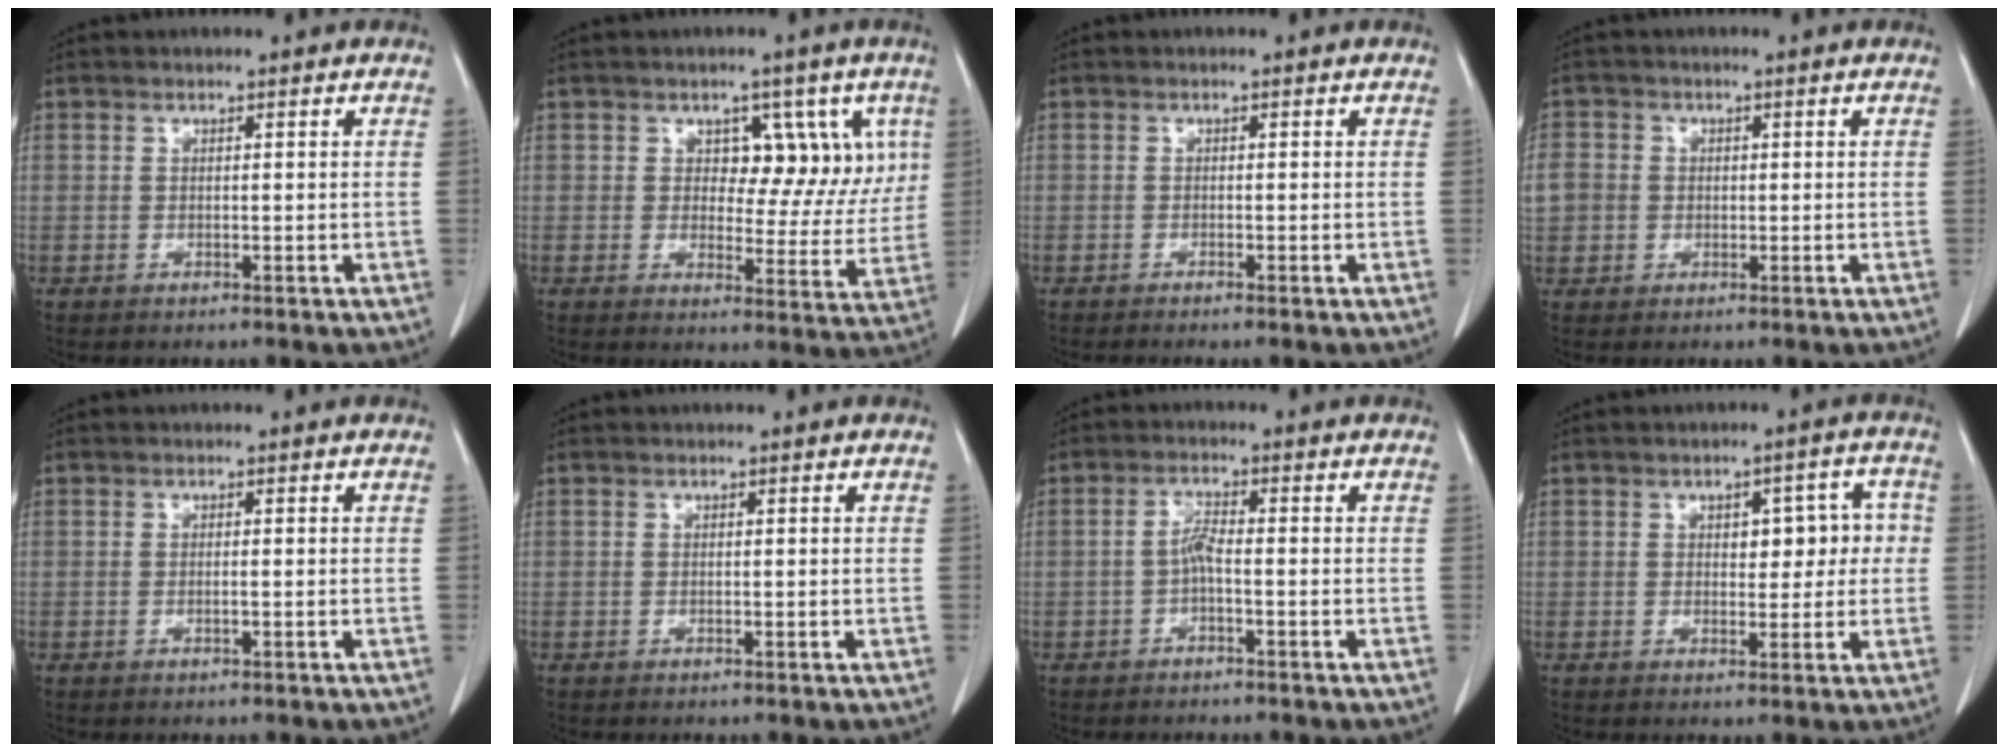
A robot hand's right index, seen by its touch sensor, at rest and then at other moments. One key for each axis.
{"total": 8.4, "fx": 3.1, "fy": 5.4, "fz": 5.6, "tx": -0.047, "ty": 0.013, "tz": 0.044}
{"total": 1.3, "fx": -1.1, "fy": -0.2, "fz": 0.7, "tx": -0.013, "ty": 0.000, "tz": -0.016}
{"total": 6.4, "fx": 0.1, "fy": 6.1, "fz": 2.1, "tx": -0.070, "ty": 0.020, "tz": 0.007}
{"total": 0.5, "fx": -0.2, "fy": 0.0, "fz": 0.5, "tx": -0.011, "ty": 0.000, "tz": -0.003}
{"total": 0.0}
{"total": 2.4, "fx": -0.9, "fy": 0.3, "fz": 2.2, "tx": -0.044, "ty": 0.005, "tz": -0.018}
{"total": 5.6, "fx": 0.7, "fy": 3.0, "fz": 4.7, "tx": -0.049, "ty": 0.026, "tz": 0.013}